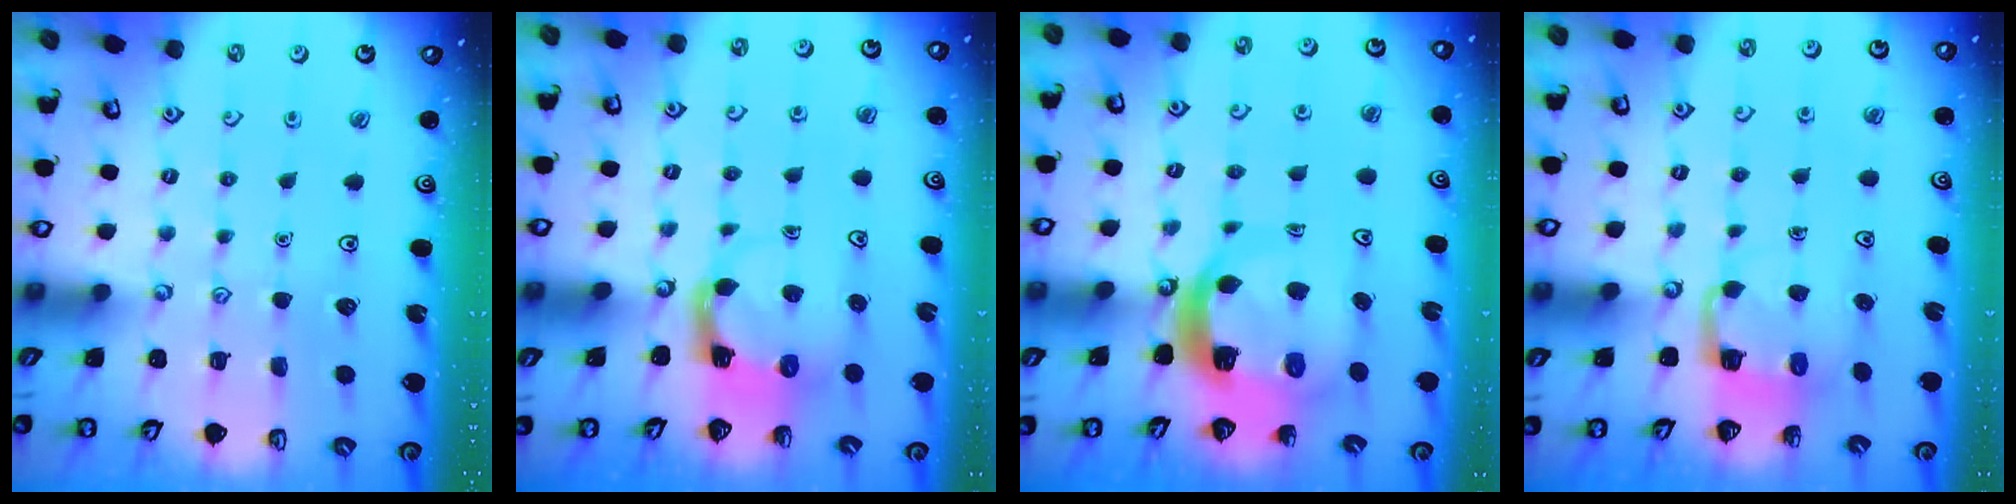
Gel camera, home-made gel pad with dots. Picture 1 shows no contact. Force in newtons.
{"total": 4.0, "press": 3.9, "slide": 0.7}
{"total": 8.4, "press": 8.3, "slide": 0.9}
{"total": 3.8, "press": 3.8, "slide": 0.1}